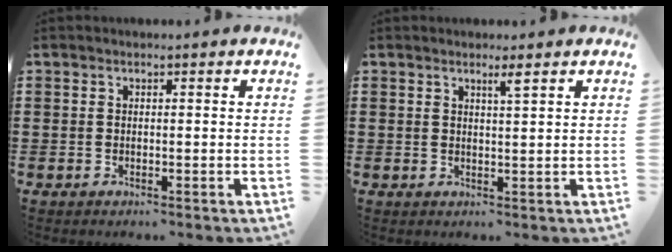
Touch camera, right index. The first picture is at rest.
{"total": 1.7, "force": [1.3, -0.1, 1.1], "torque": [-0.015, -0.005, 0.020]}